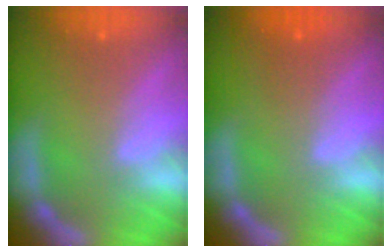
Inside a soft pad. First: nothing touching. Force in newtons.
{"total": 1.5}